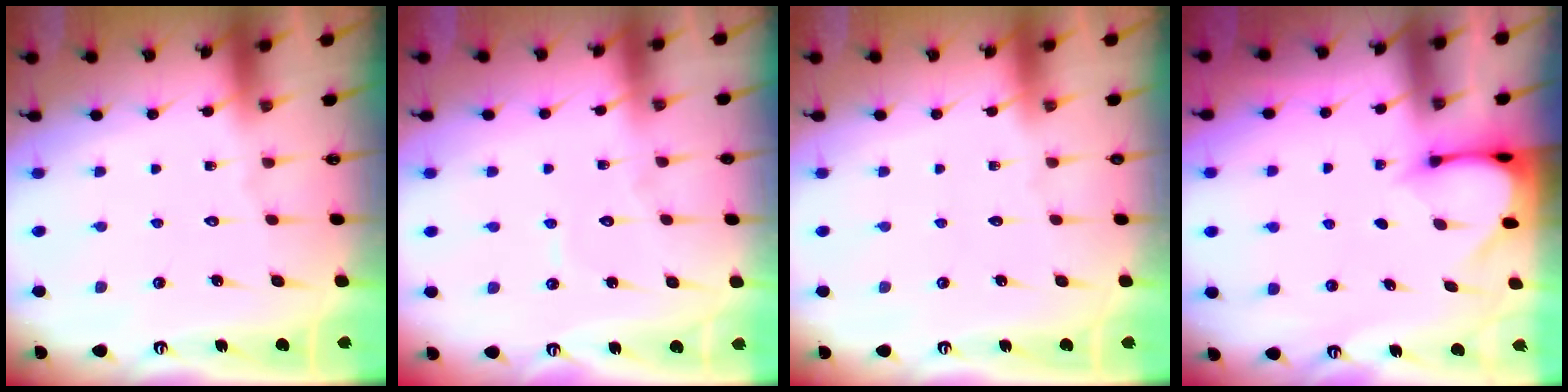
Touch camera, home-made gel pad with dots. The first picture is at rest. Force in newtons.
{"total": 3.9, "press": 3.8, "slide": 0.2}
{"total": 0.0}
{"total": 3.4, "press": 3.4, "slide": 0.3}